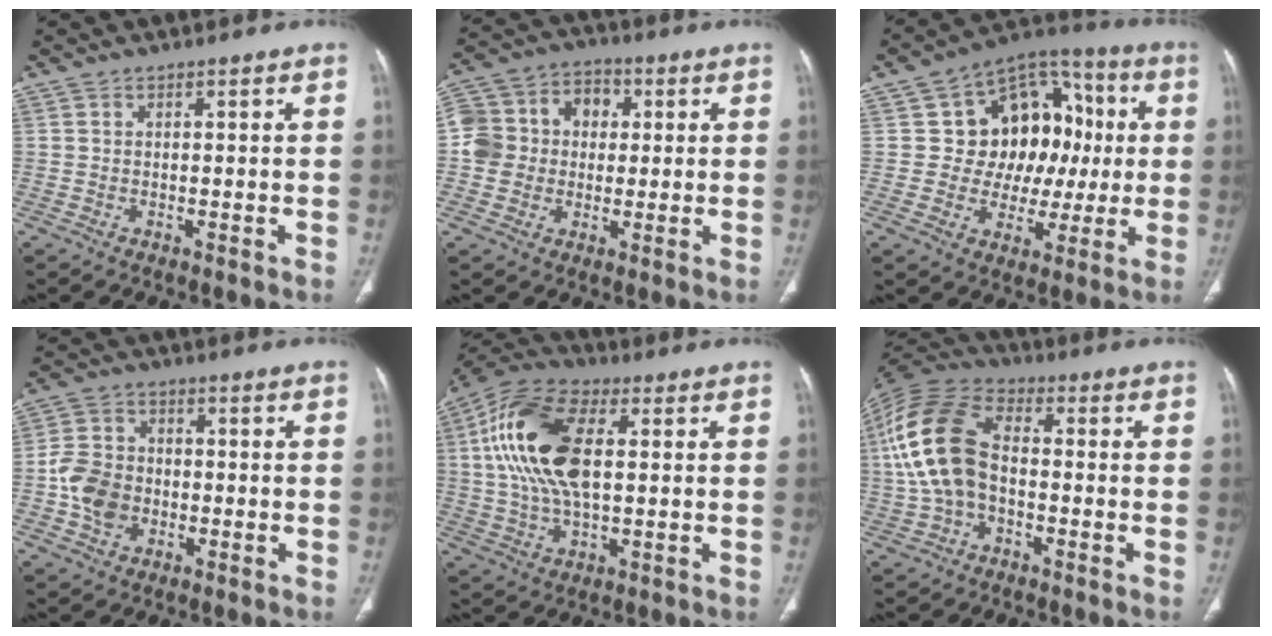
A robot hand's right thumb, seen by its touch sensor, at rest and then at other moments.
{"total": 11.8, "force": [0.7, 10.6, 5.3], "torque": [-0.073, 0.031, 0.005]}
{"total": 17.1, "force": [2.2, 13.6, 10.1], "torque": [-0.070, 0.035, 0.040]}
{"total": 8.8, "force": [-1.8, 7.0, 5.0], "torque": [-0.081, 0.016, -0.036]}
{"total": 18.8, "force": [3.1, 9.8, 15.8], "torque": [-0.319, 0.014, 0.053]}
{"total": 16.4, "force": [-0.6, 10.4, 12.7], "torque": [-0.265, 0.035, -0.018]}